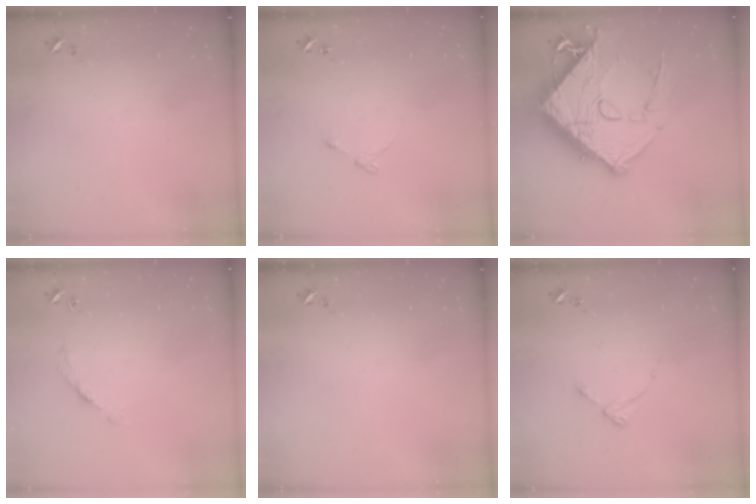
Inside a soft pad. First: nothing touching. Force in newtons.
{"total": 4.3, "press": 4.2, "slide": 0.5}
{"total": 25.7, "press": 25.6, "slide": 2.6}
{"total": 2.7, "press": 2.7, "slide": 0.4}
{"total": 0.0}
{"total": 2.7, "press": 2.7, "slide": 0.3}